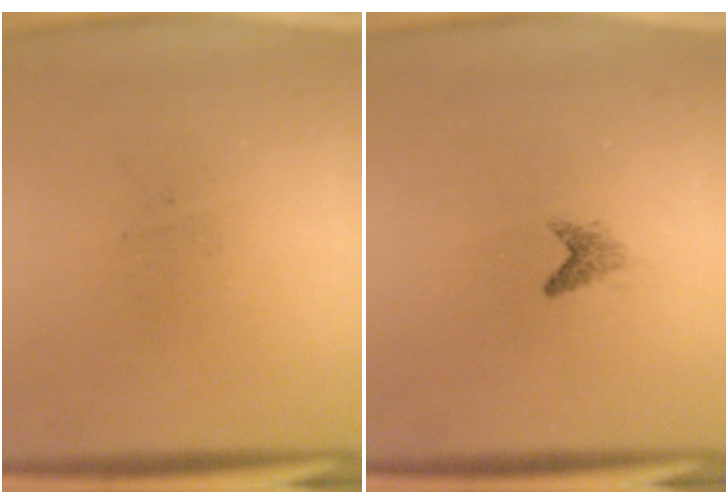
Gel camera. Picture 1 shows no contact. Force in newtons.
{"total": 1.0}